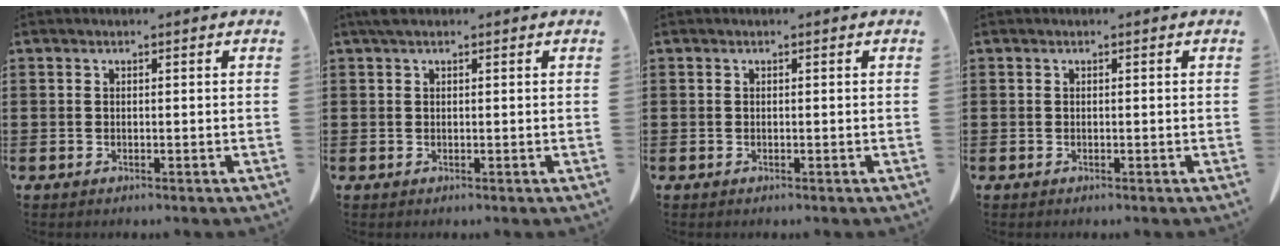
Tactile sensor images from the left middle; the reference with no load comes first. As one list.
[{"total": 1.2, "force": [0.7, 0.5, 0.8], "torque": [-0.020, 0.002, 0.014]}, {"total": 0.0}, {"total": 0.0}]